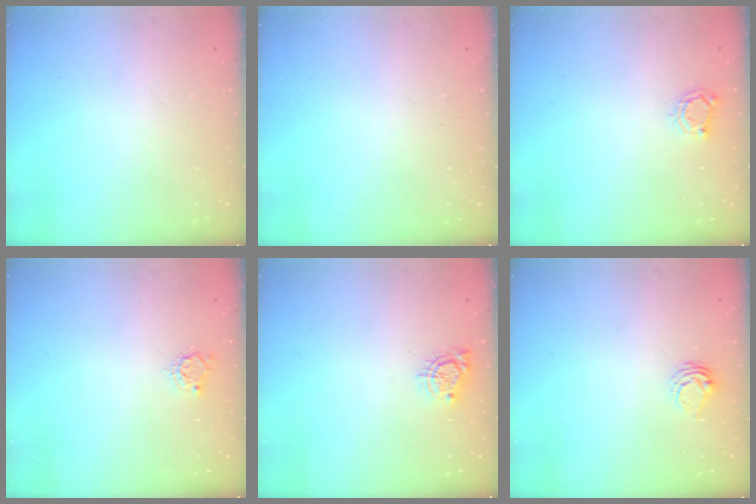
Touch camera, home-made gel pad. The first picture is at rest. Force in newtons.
{"total": 0.0}
{"total": 4.0, "press": 3.9, "slide": 0.3}
{"total": 4.9, "press": 4.9, "slide": 0.1}
{"total": 5.9, "press": 5.9, "slide": 0.4}
{"total": 5.9, "press": 5.9, "slide": 0.5}